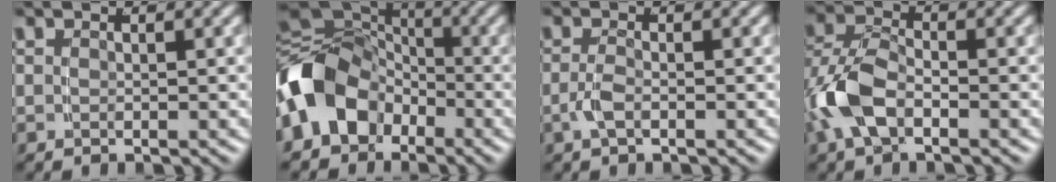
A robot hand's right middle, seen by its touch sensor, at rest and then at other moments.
{"total": 8.4, "force": [-2.2, 6.7, 4.7], "torque": [-0.110, -0.014, -0.036]}
{"total": 1.4, "force": [-0.9, -0.1, 1.1], "torque": [-0.023, -0.006, -0.012]}
{"total": 4.3, "force": [-1.5, 2.4, 3.2], "torque": [-0.087, -0.011, -0.020]}